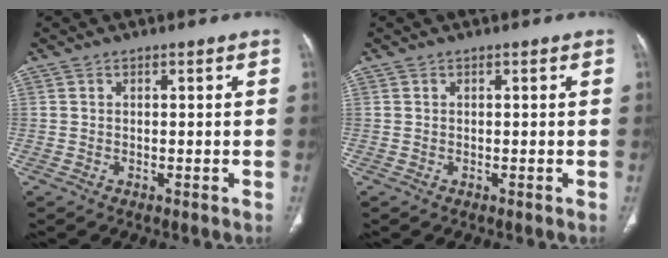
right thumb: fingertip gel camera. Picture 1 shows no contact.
{"total": 0.0}